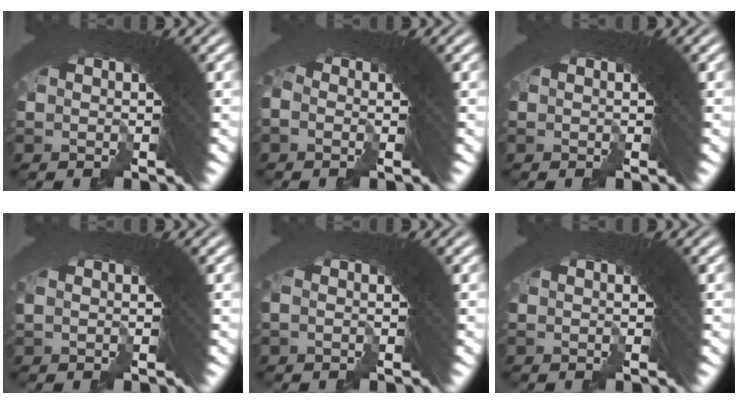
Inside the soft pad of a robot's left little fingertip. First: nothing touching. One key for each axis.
{"total": 1.3, "fx": -0.8, "fy": 0.9, "fz": 0.6, "tx": -0.008, "ty": 0.008, "tz": -0.023}
{"total": 0.0}
{"total": 0.5, "fx": 0.2, "fy": -0.2, "fz": 0.4, "tx": 0.004, "ty": 0.015, "tz": -0.001}
{"total": 0.7, "fx": -0.1, "fy": 0.2, "fz": 0.7, "tx": -0.006, "ty": 0.012, "tz": -0.010}
{"total": 0.0}